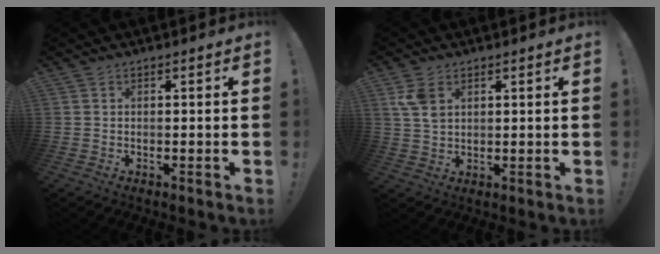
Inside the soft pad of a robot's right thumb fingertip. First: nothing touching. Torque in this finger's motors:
{"motor_torque": [0.81, 0.78, 0.74, 0.10, -0.01]}